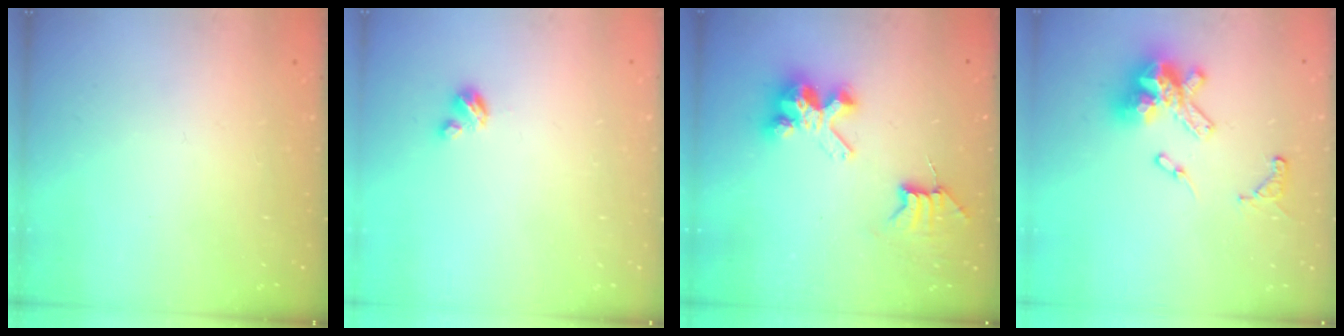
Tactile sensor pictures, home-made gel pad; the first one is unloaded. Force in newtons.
{"total": 2.9, "press": 2.9, "slide": 0.3}
{"total": 8.1, "press": 8.1, "slide": 0.7}
{"total": 15.9, "press": 15.9, "slide": 1.7}